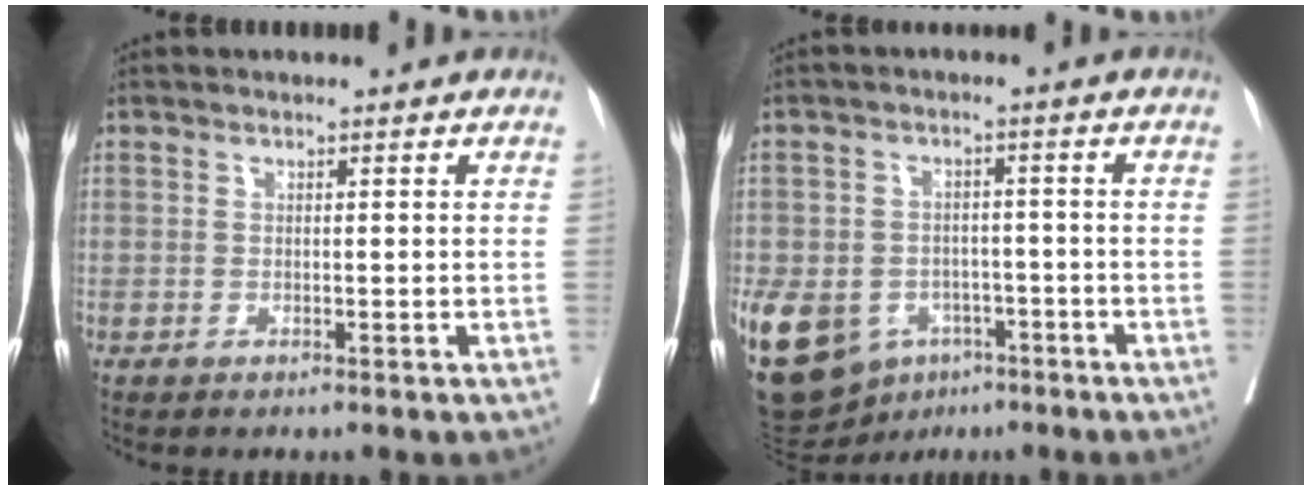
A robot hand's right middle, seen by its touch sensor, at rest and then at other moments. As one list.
[{"total": 23.0, "force": [-10.2, 17.3, 11.2], "torque": [-0.331, -0.016, -0.148]}]